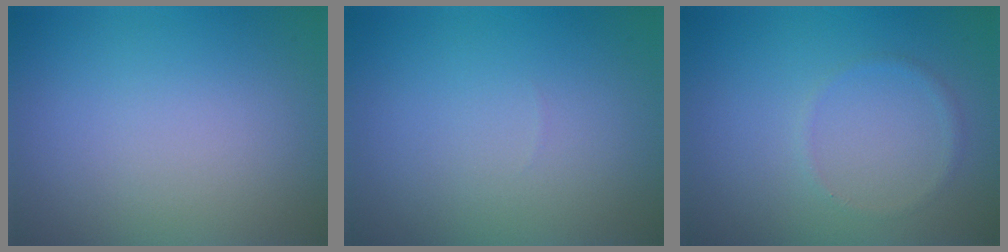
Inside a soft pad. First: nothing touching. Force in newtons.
{"total": 0.0}
{"total": 0.8, "press": 0.8, "slide": 0.2}